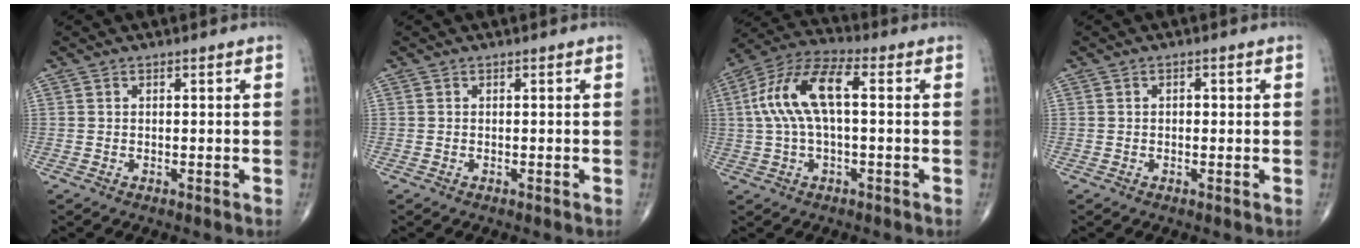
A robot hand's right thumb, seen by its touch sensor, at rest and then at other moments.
{"total": 0.0}
{"total": 13.1, "force": [1.5, 5.5, 11.8], "torque": [-0.253, 0.041, 0.022]}
{"total": 1.1, "force": [0.1, 0.7, 0.8], "torque": [-0.005, 0.002, -0.001]}